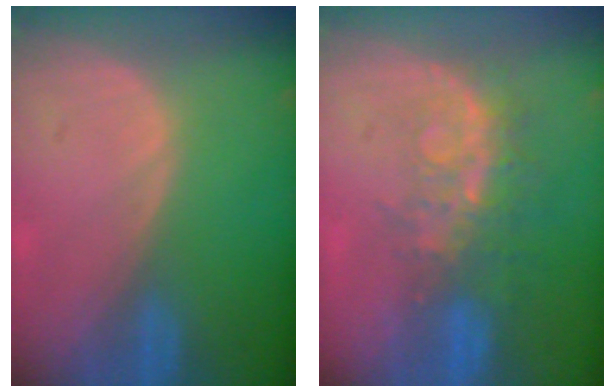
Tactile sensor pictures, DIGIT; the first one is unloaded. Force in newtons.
{"total": 8.5, "press": 7.0, "slide": 4.7}